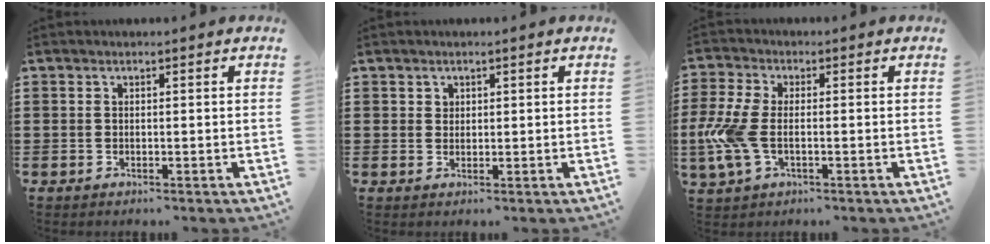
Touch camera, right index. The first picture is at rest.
{"total": 1.3, "force": [0.8, 1.0, 0.1], "torque": [-0.005, 0.003, 0.016]}
{"total": 7.4, "force": [-1.4, 3.7, 6.3], "torque": [-0.165, -0.013, -0.033]}